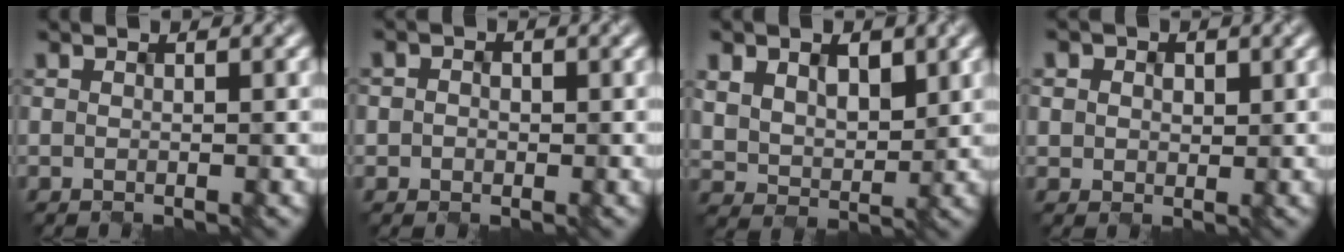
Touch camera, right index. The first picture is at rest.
{"total": 1.7, "force": [-0.2, 1.6, 0.5], "torque": [-0.006, 0.003, -0.010]}
{"total": 6.0, "force": [1.8, 4.5, 3.5], "torque": [-0.080, 0.003, 0.028]}
{"total": 2.9, "force": [1.2, 2.5, 1.0], "torque": [-0.035, 0.005, 0.020]}